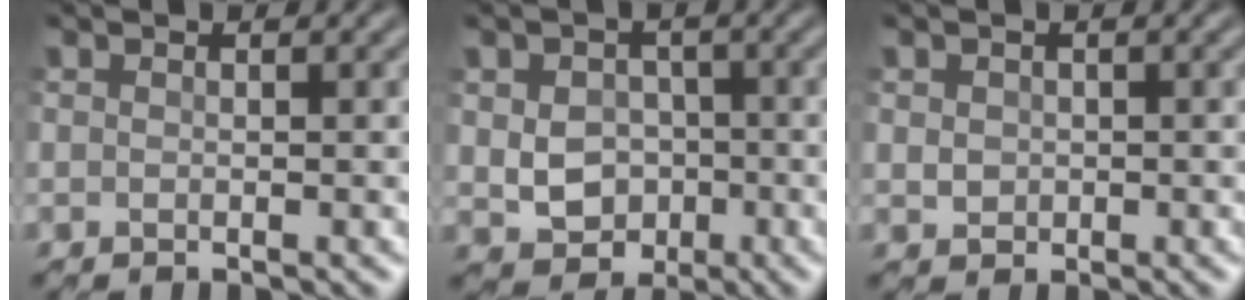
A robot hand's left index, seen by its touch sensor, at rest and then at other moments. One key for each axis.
{"total": 5.5, "fx": -0.6, "fy": 4.5, "fz": 3.0, "tx": -0.050, "ty": -0.002, "tz": -0.018}
{"total": 1.4, "fx": 0.0, "fy": 1.2, "fz": 0.6, "tx": -0.015, "ty": -0.005, "tz": -0.002}